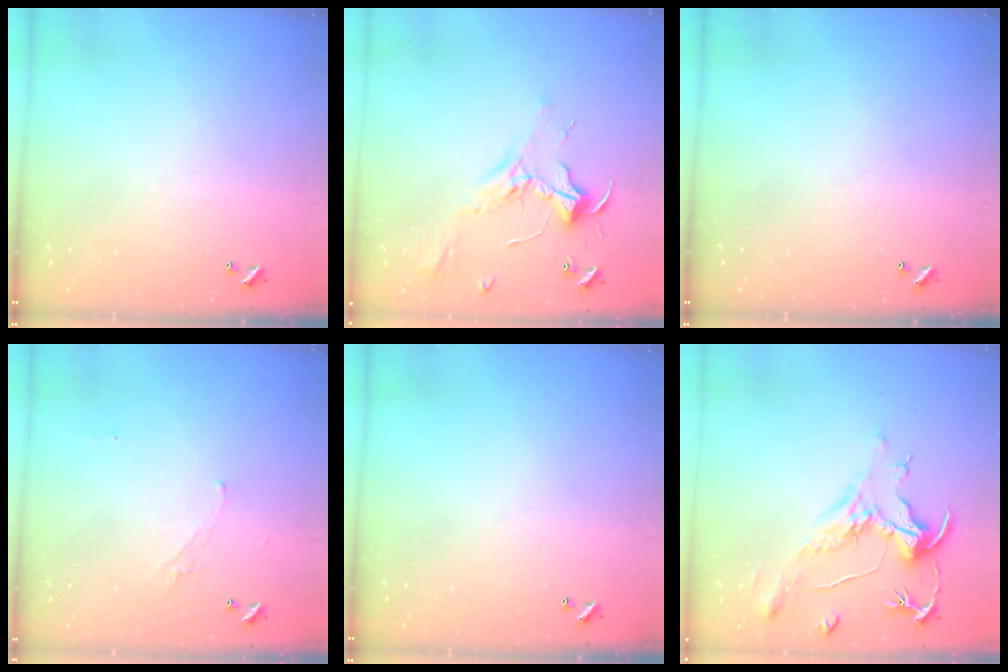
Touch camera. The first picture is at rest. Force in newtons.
{"total": 2.4, "press": 2.3, "slide": 0.8}
{"total": 0.0}
{"total": 3.5, "press": 3.5, "slide": 0.3}
{"total": 0.0}
{"total": 2.2, "press": 1.7, "slide": 1.3}